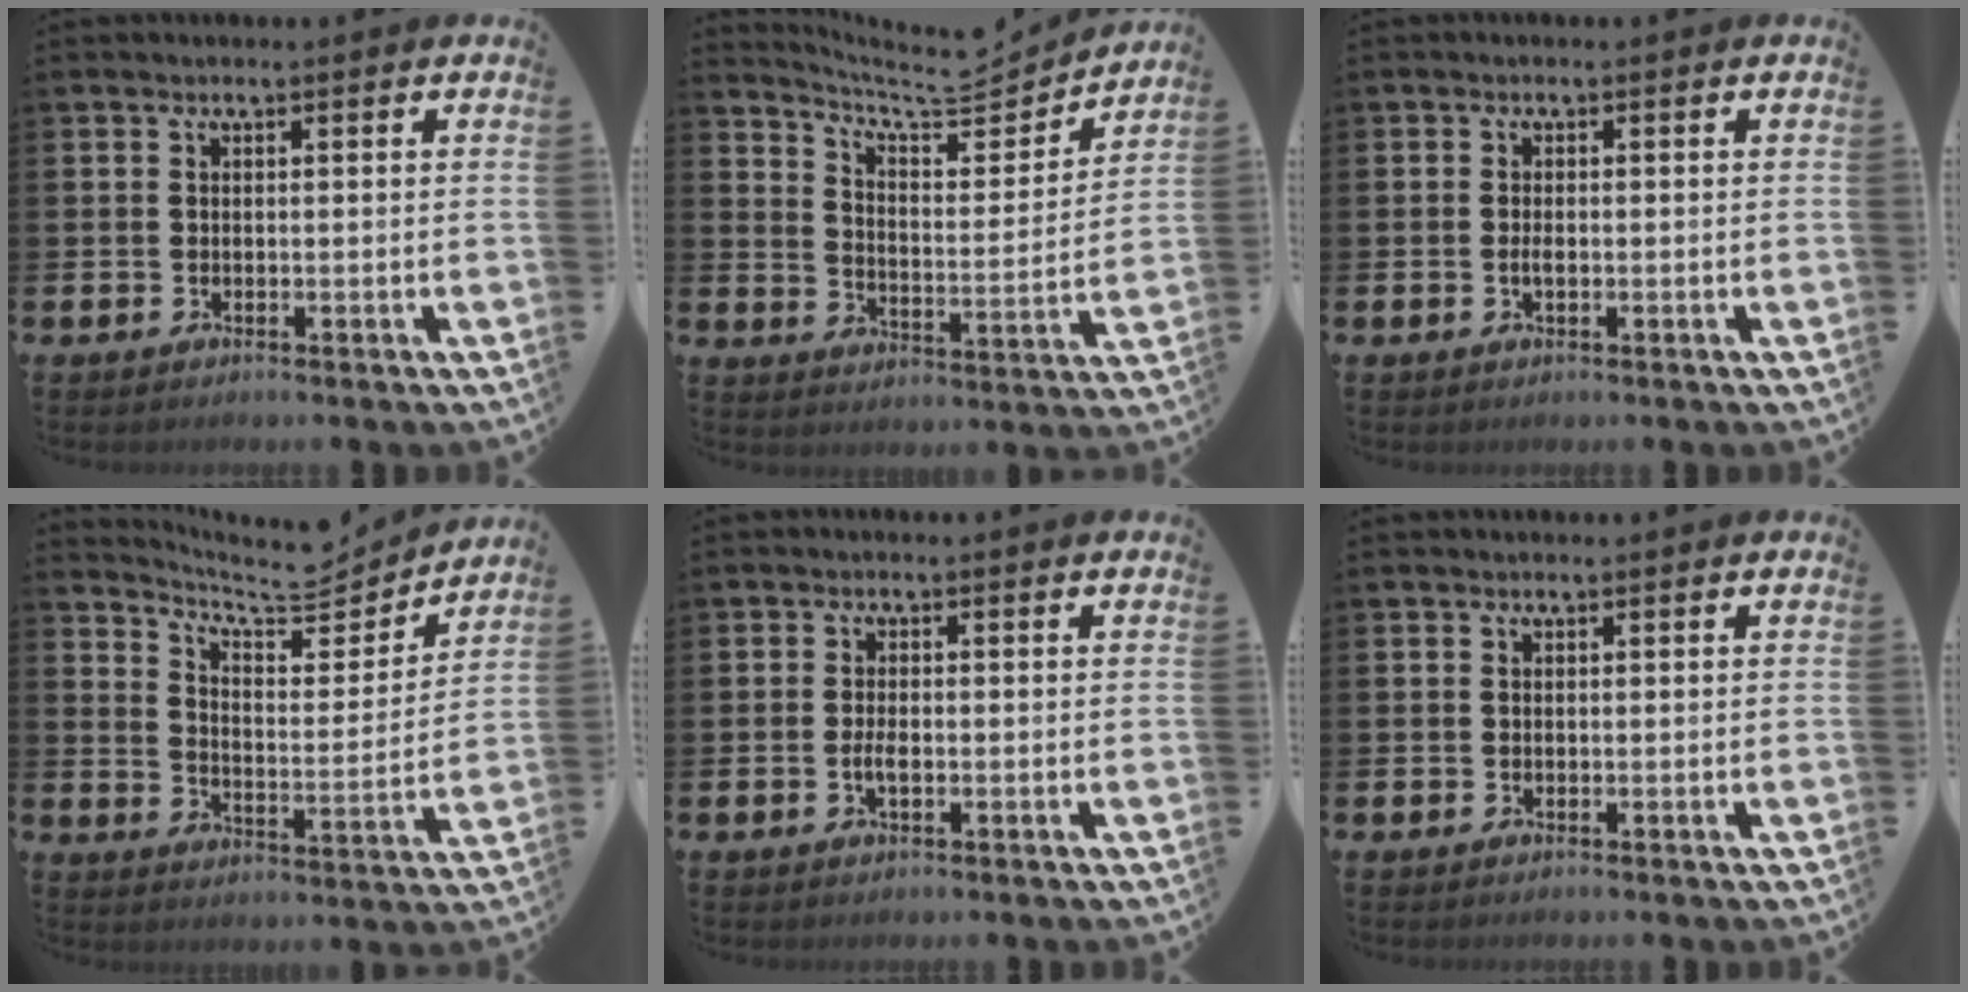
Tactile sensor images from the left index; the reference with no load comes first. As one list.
[{"total": 6.9, "force": [6.3, 1.6, 2.1], "torque": [-0.061, -0.051, 0.103]}, {"total": 1.3, "force": [-0.2, 0.5, 1.1], "torque": [-0.026, 0.003, -0.004]}, {"total": 6.8, "force": [6.3, 1.6, 2.1], "torque": [-0.059, -0.050, 0.104]}, {"total": 2.0, "force": [-0.4, 0.8, 1.8], "torque": [-0.029, -0.001, -0.010]}, {"total": 0.0}]